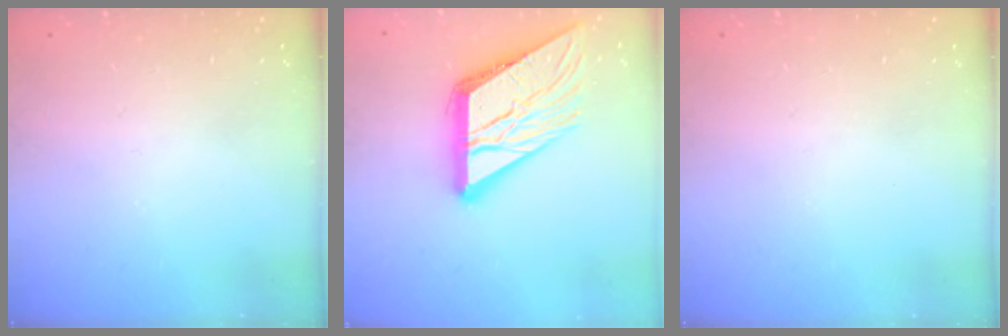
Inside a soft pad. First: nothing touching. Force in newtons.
{"total": 20.0, "press": 19.8, "slide": 2.2}
{"total": 0.0}